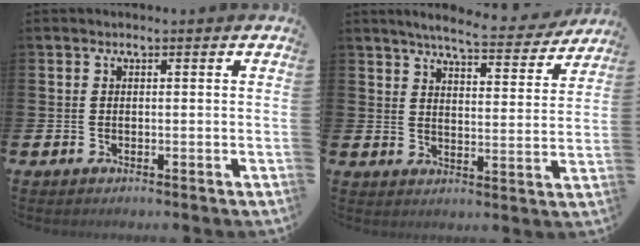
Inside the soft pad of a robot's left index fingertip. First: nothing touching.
{"total": 6.2, "force": [5.8, 0.5, 2.0], "torque": [-0.045, -0.039, 0.096]}